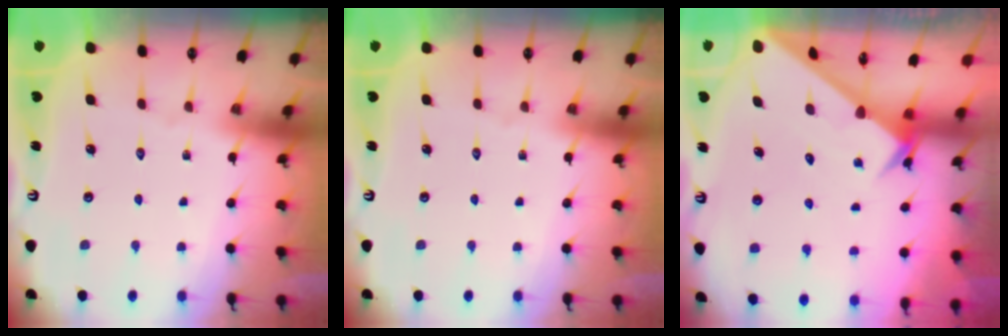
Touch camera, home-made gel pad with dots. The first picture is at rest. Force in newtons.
{"total": 0.0}
{"total": 2.9, "press": 2.9, "slide": 0.1}